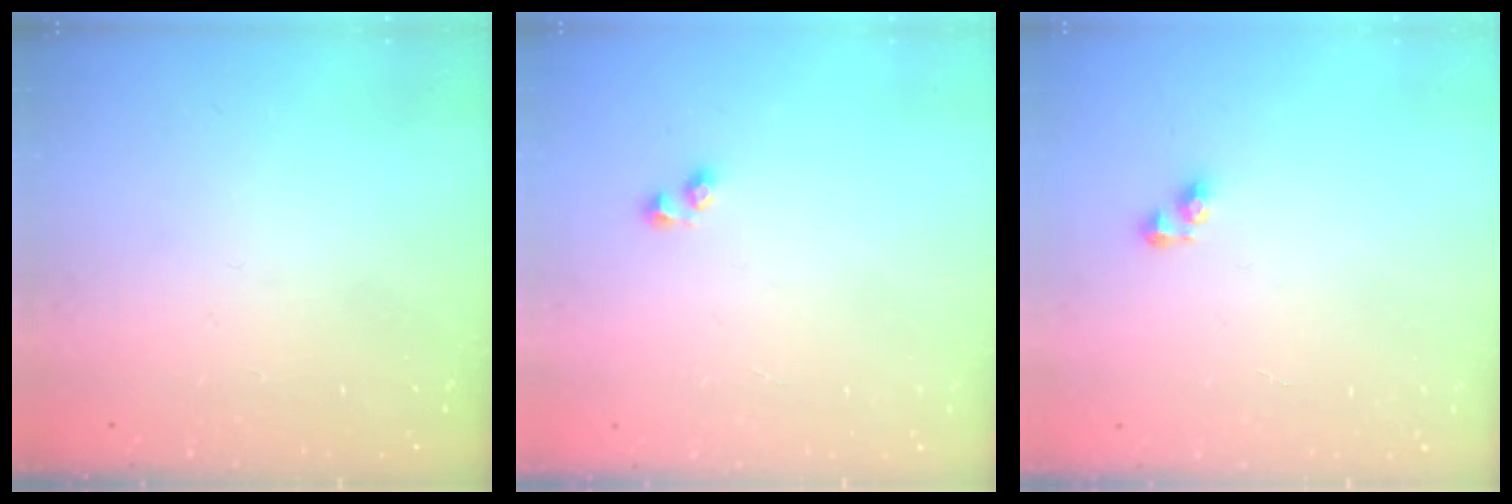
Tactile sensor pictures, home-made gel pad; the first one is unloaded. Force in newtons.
{"total": 2.6, "press": 2.3, "slide": 1.2}
{"total": 3.5, "press": 3.5, "slide": 0.5}